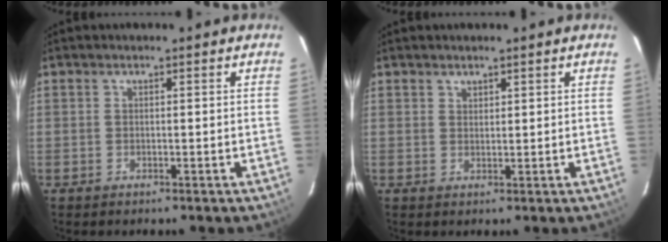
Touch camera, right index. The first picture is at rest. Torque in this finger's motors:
{"motor_torque": [-0.17, 0.22, -0.03, 0.00]}